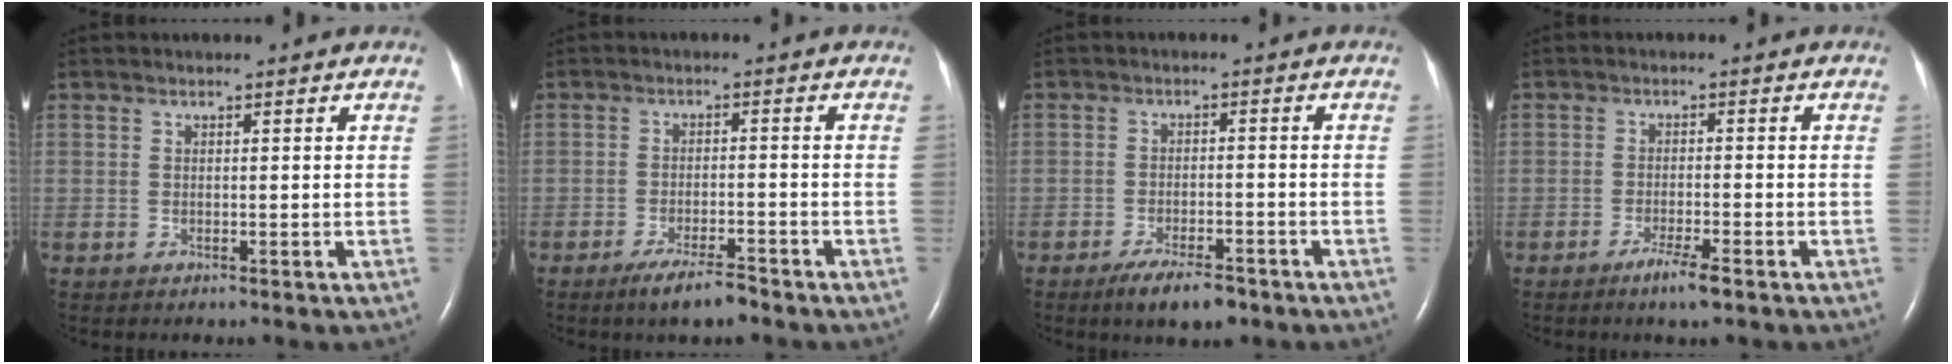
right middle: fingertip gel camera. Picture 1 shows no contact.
{"total": 4.9, "force": [-3.7, 0.6, 3.1], "torque": [-0.060, -0.007, -0.066]}
{"total": 5.8, "force": [-4.2, 1.6, 3.7], "torque": [-0.065, -0.005, -0.067]}
{"total": 3.5, "force": [-2.4, -0.1, 2.6], "torque": [-0.051, -0.008, -0.044]}